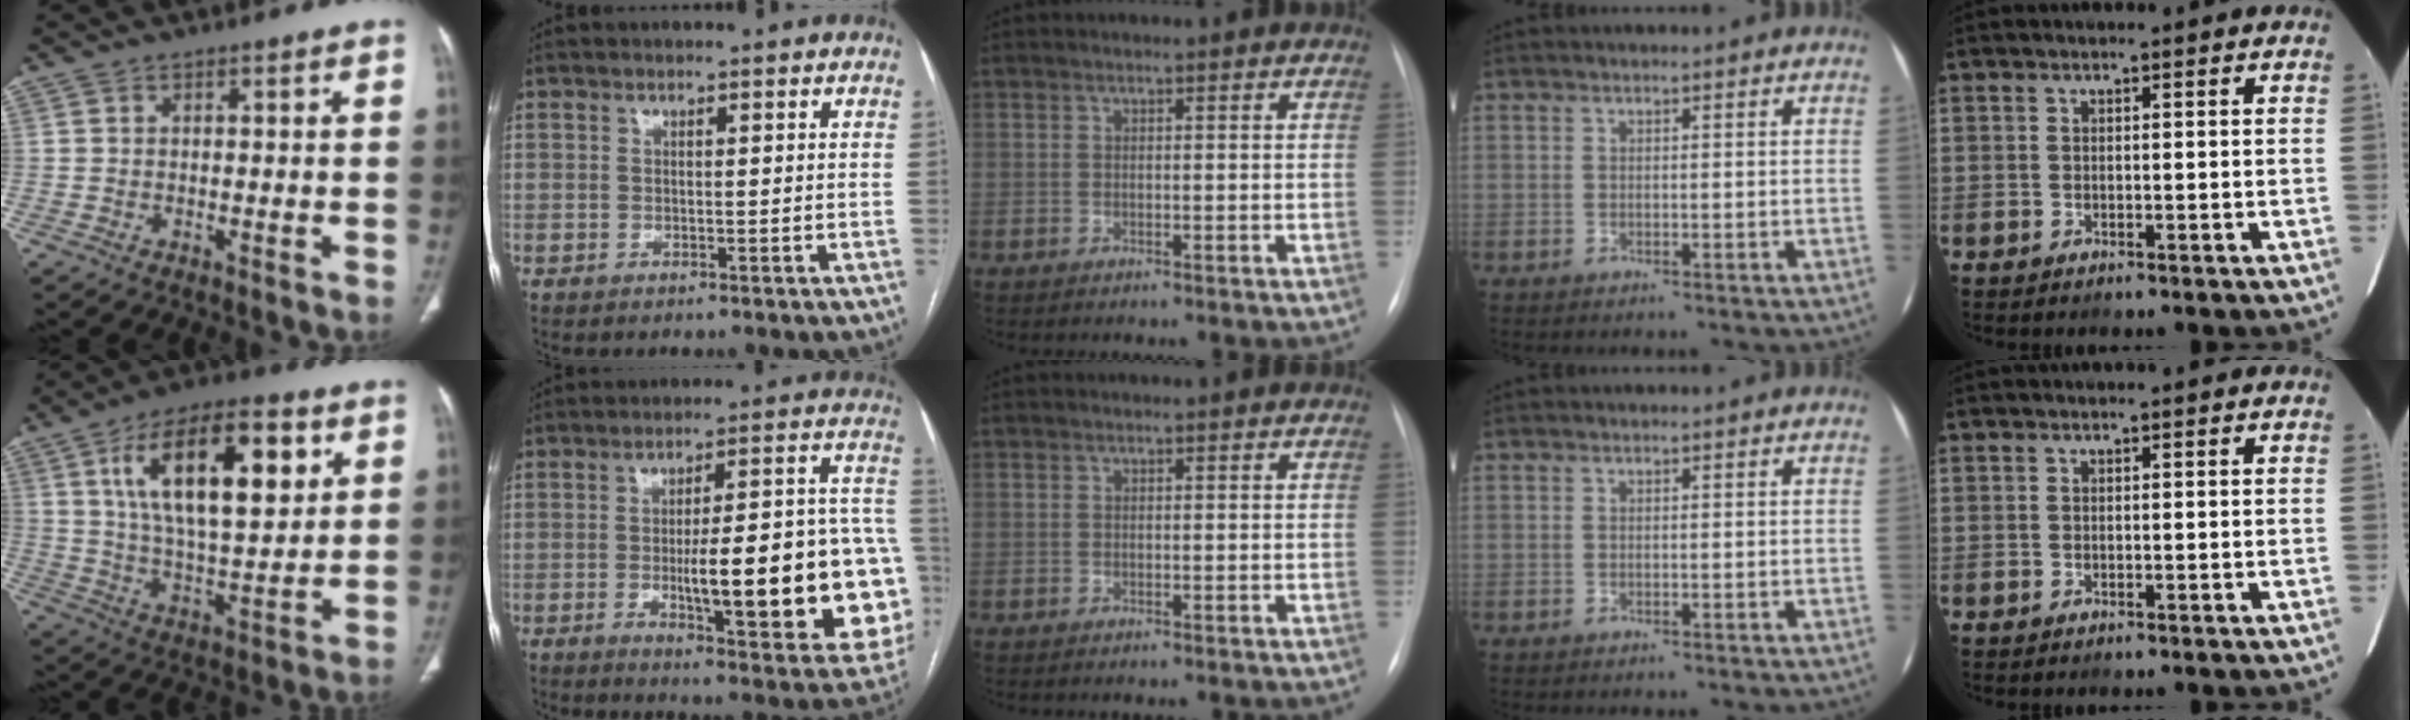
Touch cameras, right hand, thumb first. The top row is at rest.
{"thumb": {"total": 20.6, "force": [7.4, 8.5, 17.2], "torque": [-0.261, -0.018, 0.125]}, "index": {"total": 24.7, "force": [-4.2, 4.3, 24.0], "torque": [-0.244, 0.013, -0.046]}}